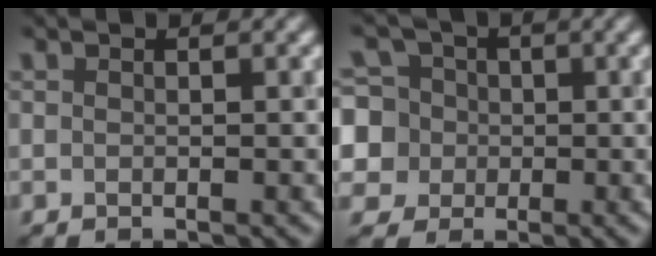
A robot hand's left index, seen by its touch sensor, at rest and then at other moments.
{"total": 8.4, "force": [0.9, 7.8, 2.8], "torque": [-0.073, 0.031, -0.009]}